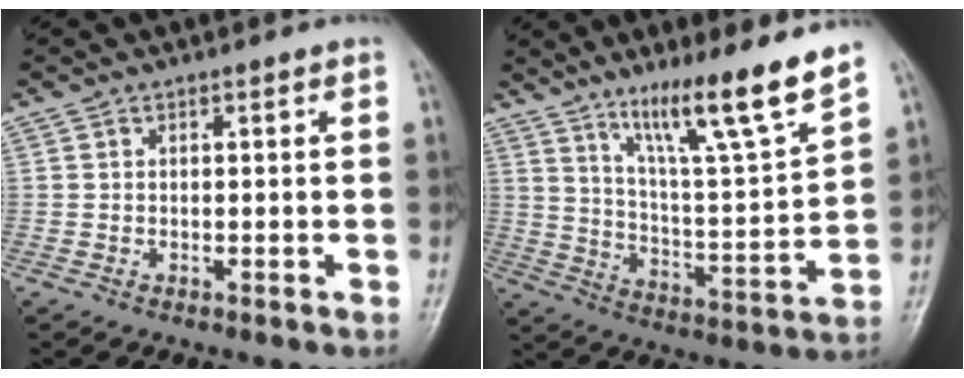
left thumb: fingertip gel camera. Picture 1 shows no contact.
{"total": 15.6, "force": [11.3, 0.9, 10.7], "torque": [-0.164, -0.073, 0.193]}